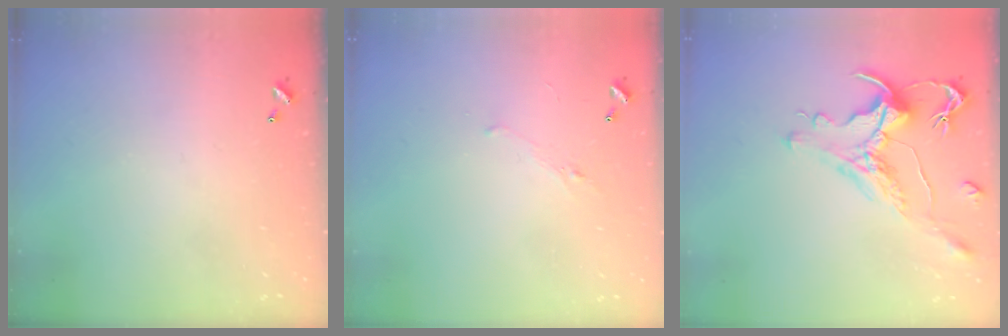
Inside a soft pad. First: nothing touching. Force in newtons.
{"total": 0.7, "press": 0.2, "slide": 0.6}
{"total": 1.5, "press": 0.7, "slide": 1.3}